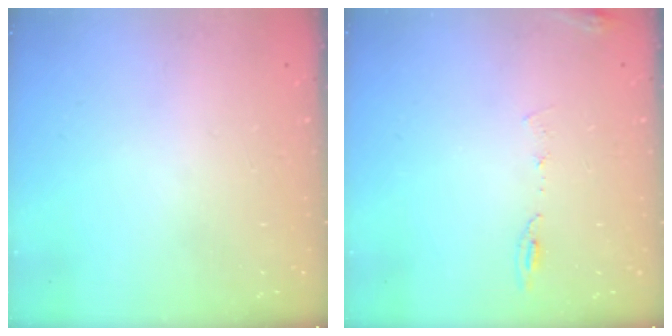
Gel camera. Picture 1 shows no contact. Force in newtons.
{"total": 6.4, "press": 6.2, "slide": 1.6}